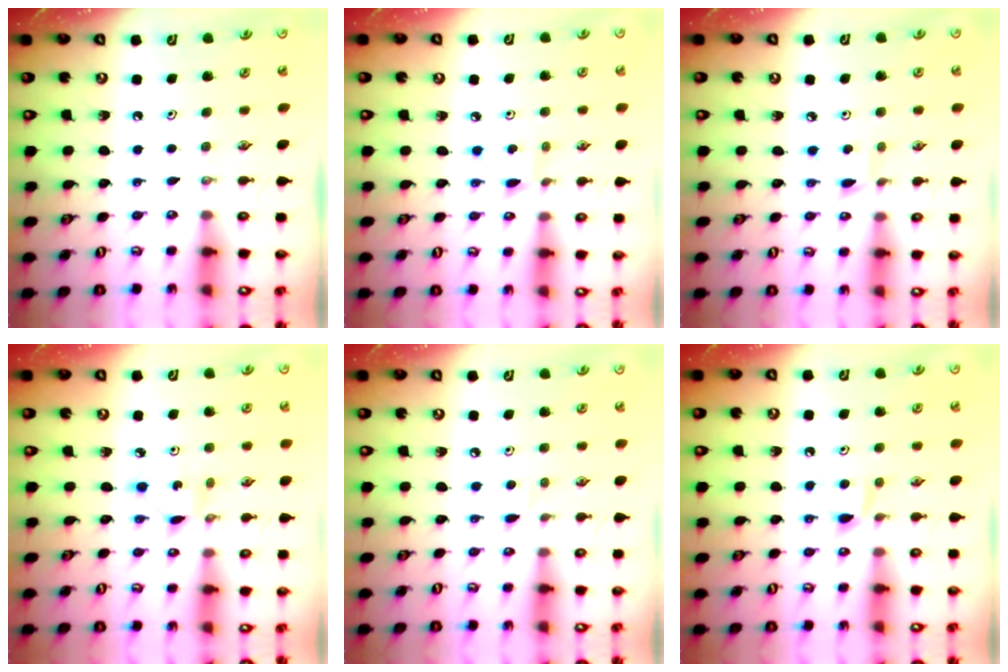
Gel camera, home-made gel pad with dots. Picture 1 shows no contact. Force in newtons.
{"total": 3.5, "press": 3.5, "slide": 0.4}
{"total": 3.5, "press": 3.4, "slide": 0.5}
{"total": 3.5, "press": 3.5, "slide": 0.2}
{"total": 3.8, "press": 3.8, "slide": 0.6}
{"total": 5.2, "press": 5.2, "slide": 0.7}